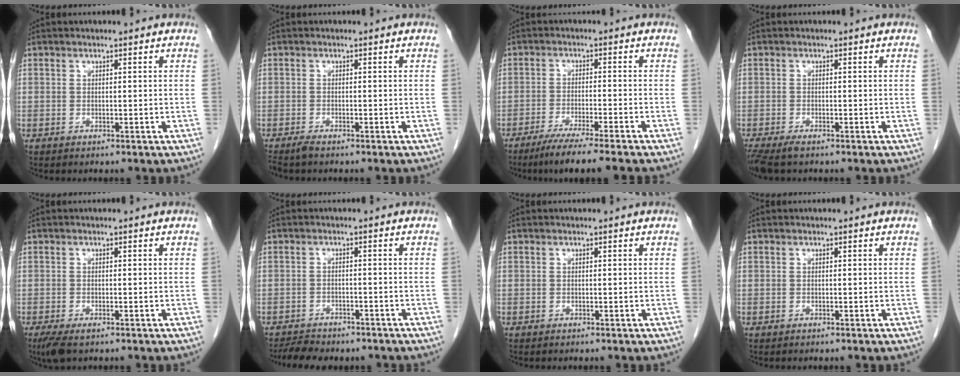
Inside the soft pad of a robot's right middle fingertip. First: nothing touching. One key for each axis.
{"total": 1.5, "fx": -1.3, "fy": 0.1, "fz": 0.7, "tx": -0.020, "ty": -0.005, "tz": -0.024}
{"total": 8.3, "fx": -6.6, "fy": -1.3, "fz": 4.9, "tx": -0.069, "ty": -0.024, "tz": -0.106}
{"total": 3.9, "fx": -2.9, "fy": 1.0, "fz": 2.3, "tx": -0.046, "ty": -0.012, "tz": -0.049}
{"total": 3.1, "fx": -2.0, "fy": 0.9, "fz": 2.2, "tx": -0.044, "ty": -0.009, "tz": -0.033}
{"total": 5.6, "fx": -4.9, "fy": 1.9, "fz": 1.8, "tx": -0.030, "ty": -0.007, "tz": -0.072}
{"total": 0.0}
{"total": 0.0}